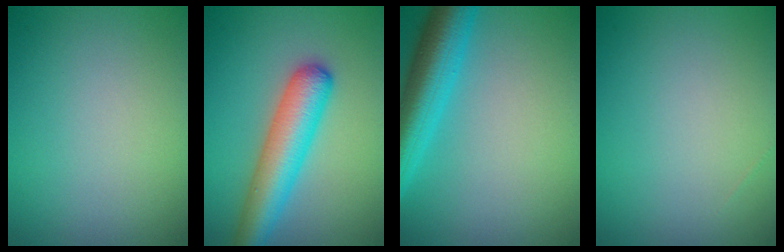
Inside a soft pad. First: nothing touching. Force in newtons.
{"total": 6.2, "press": 6.2, "slide": 0.2}
{"total": 6.3, "press": 6.3, "slide": 0.2}
{"total": 0.0}